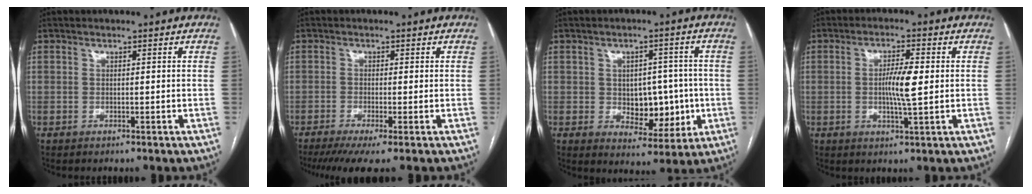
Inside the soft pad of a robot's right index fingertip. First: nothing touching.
{"total": 5.3, "force": [-3.7, 0.1, 3.9], "torque": [-0.057, -0.012, -0.063]}
{"total": 8.4, "force": [-0.7, 5.3, 6.4], "torque": [-0.076, 0.011, 0.003]}
{"total": 5.4, "force": [0.1, 0.3, 5.4], "torque": [-0.099, -0.001, -0.001]}